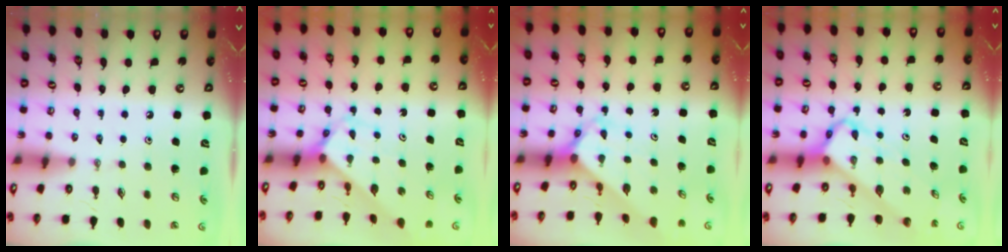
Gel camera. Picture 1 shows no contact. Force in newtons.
{"total": 2.7, "press": 2.7, "slide": 0.1}
{"total": 2.8, "press": 2.8, "slide": 0.1}
{"total": 5.4, "press": 5.4, "slide": 0.5}